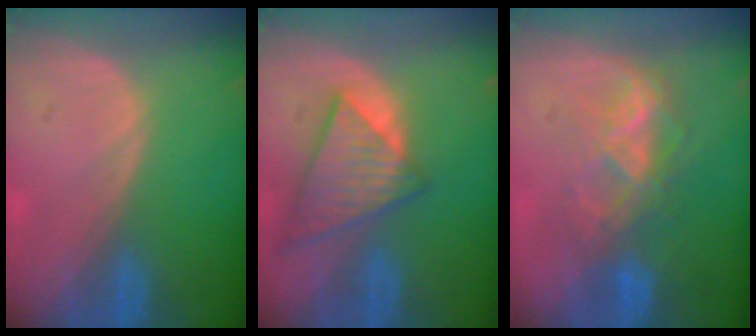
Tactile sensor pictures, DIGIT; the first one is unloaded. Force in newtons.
{"total": 9.0, "press": 7.8, "slide": 4.4}
{"total": 6.5, "press": 6.4, "slide": 1.1}